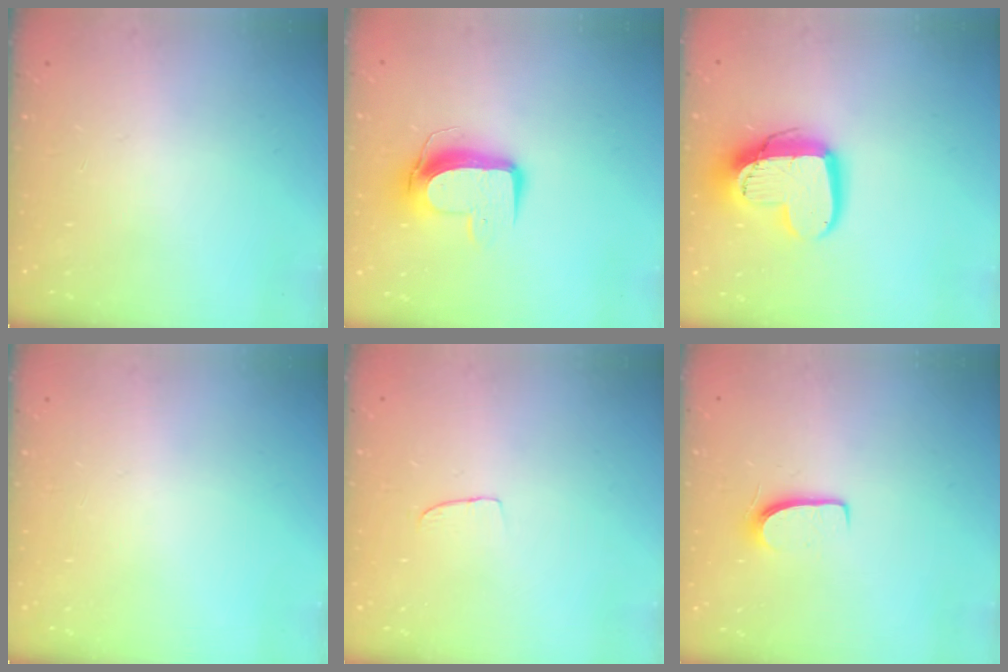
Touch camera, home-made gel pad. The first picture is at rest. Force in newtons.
{"total": 10.5, "press": 10.4, "slide": 0.8}
{"total": 15.8, "press": 15.8, "slide": 1.3}
{"total": 0.0}
{"total": 2.5, "press": 2.5, "slide": 0.1}
{"total": 6.7, "press": 6.7, "slide": 0.5}